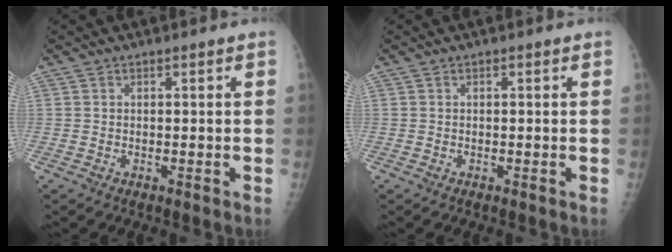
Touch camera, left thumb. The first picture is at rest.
{"total": 0.0}